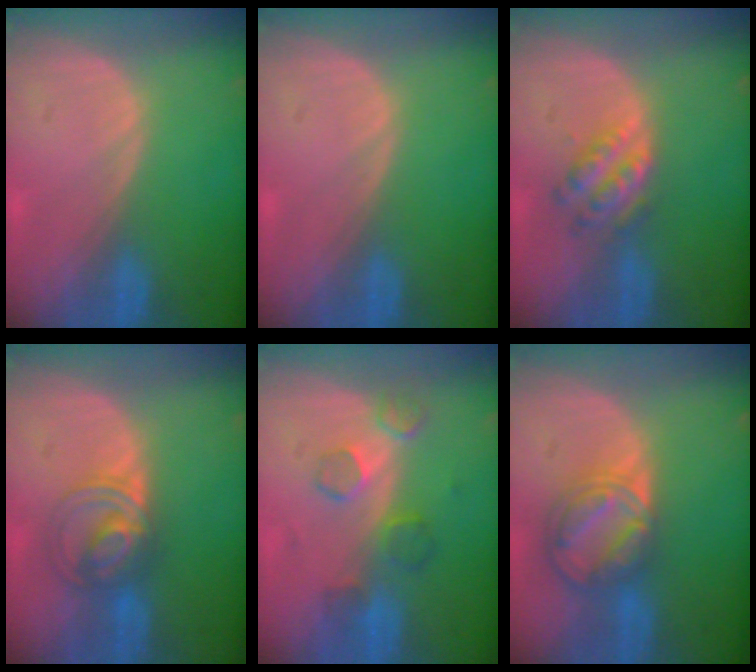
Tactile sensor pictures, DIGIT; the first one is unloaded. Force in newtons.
{"total": 0.0}
{"total": 4.9, "press": 4.7, "slide": 1.6}
{"total": 5.9, "press": 5.9, "slide": 0.7}
{"total": 5.2, "press": 4.9, "slide": 1.5}
{"total": 8.5, "press": 7.2, "slide": 4.6}